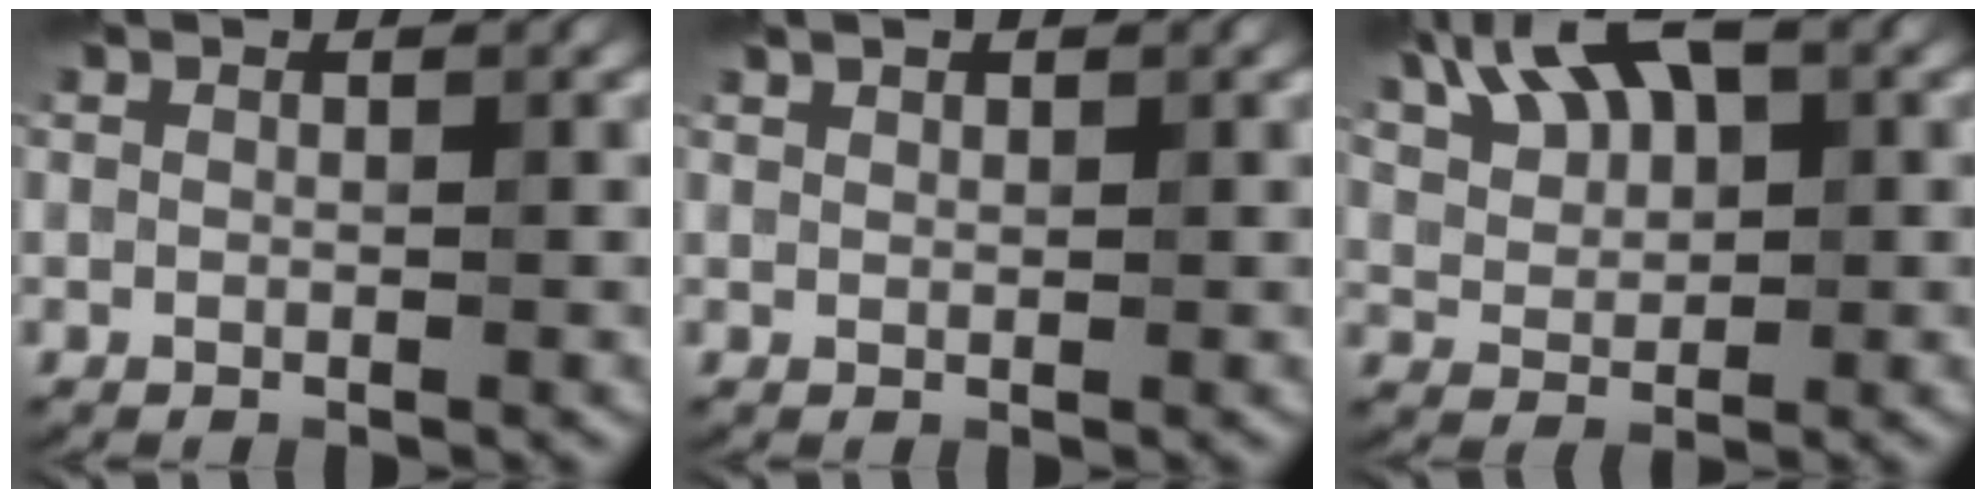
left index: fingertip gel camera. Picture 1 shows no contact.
{"total": 0.9, "force": [0.8, 0.3, 0.4], "torque": [-0.009, 0.002, 0.014]}
{"total": 6.8, "force": [3.6, 3.3, 4.8], "torque": [-0.091, 0.028, 0.053]}